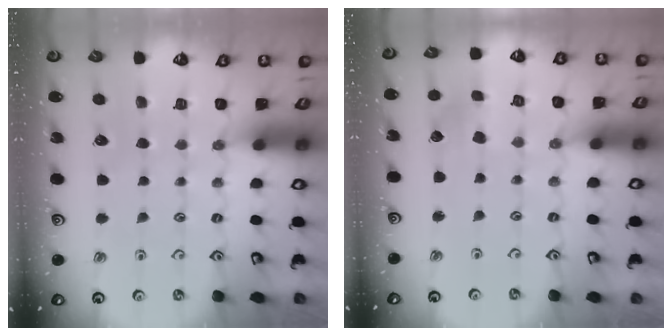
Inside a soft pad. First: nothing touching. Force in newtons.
{"total": 2.1, "press": 2.1, "slide": 0.3}